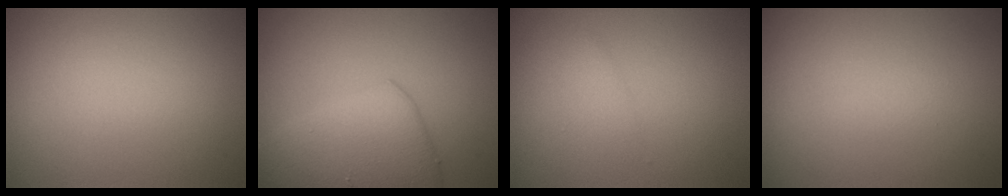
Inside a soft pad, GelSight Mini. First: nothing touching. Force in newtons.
{"total": 5.4, "press": 5.4, "slide": 0.3}
{"total": 1.2, "press": 1.2, "slide": 0.1}
{"total": 0.6, "press": 0.6, "slide": 0.1}